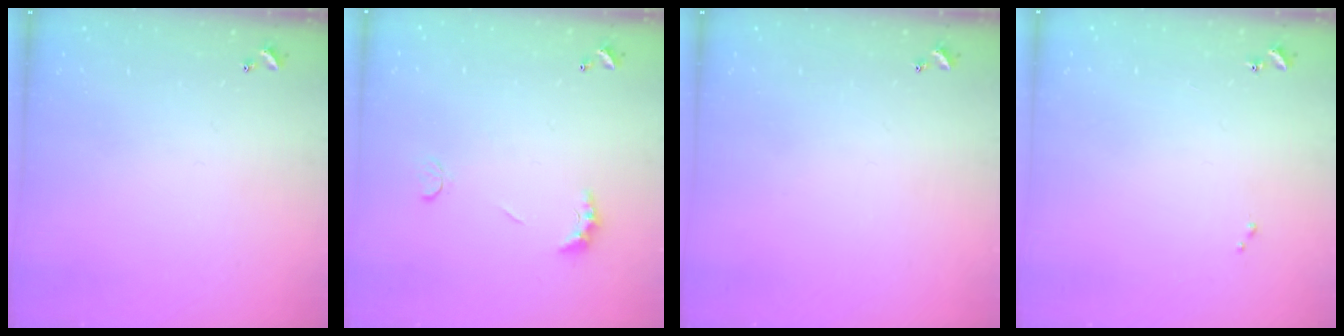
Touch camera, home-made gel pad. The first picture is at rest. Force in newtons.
{"total": 3.3, "press": 3.2, "slide": 0.7}
{"total": 0.0}
{"total": 0.0}